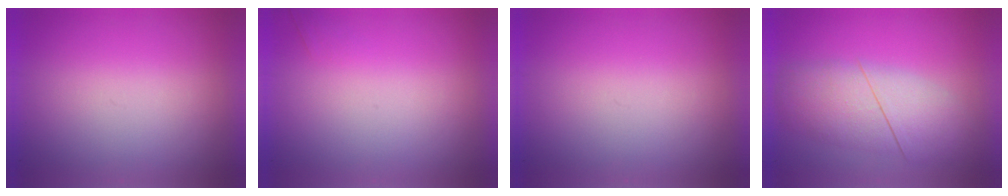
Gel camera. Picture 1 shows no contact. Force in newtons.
{"total": 1.1}
{"total": 0.0}
{"total": 3.7}